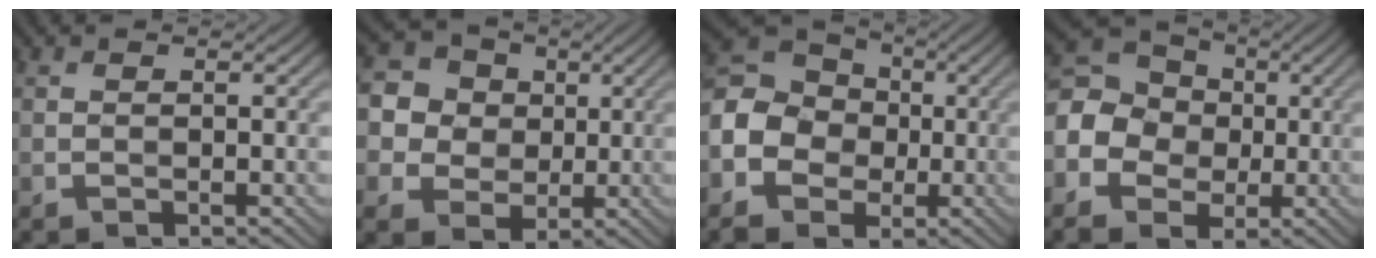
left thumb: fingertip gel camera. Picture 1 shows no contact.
{"total": 9.3, "force": [2.1, 8.4, 3.4], "torque": [-0.134, 0.024, 0.038]}
{"total": 10.6, "force": [-2.1, 9.2, 4.8], "torque": [-0.145, -0.006, -0.061]}
{"total": 10.8, "force": [-1.3, 9.7, 4.4], "torque": [-0.151, 0.012, -0.045]}